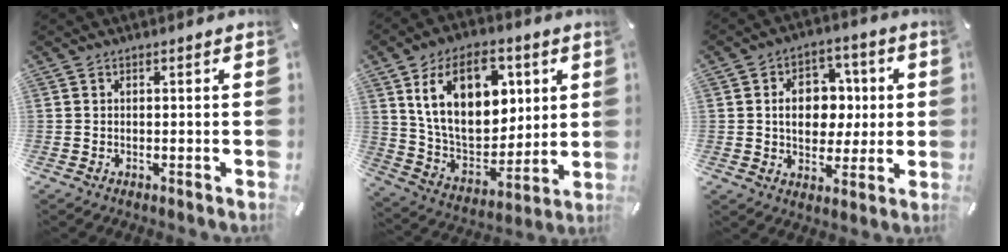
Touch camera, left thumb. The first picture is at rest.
{"total": 20.2, "force": [7.4, 13.3, 13.3], "torque": [-0.240, -0.018, 0.130]}
{"total": 11.1, "force": [0.8, 8.9, 6.5], "torque": [-0.090, 0.010, 0.017]}